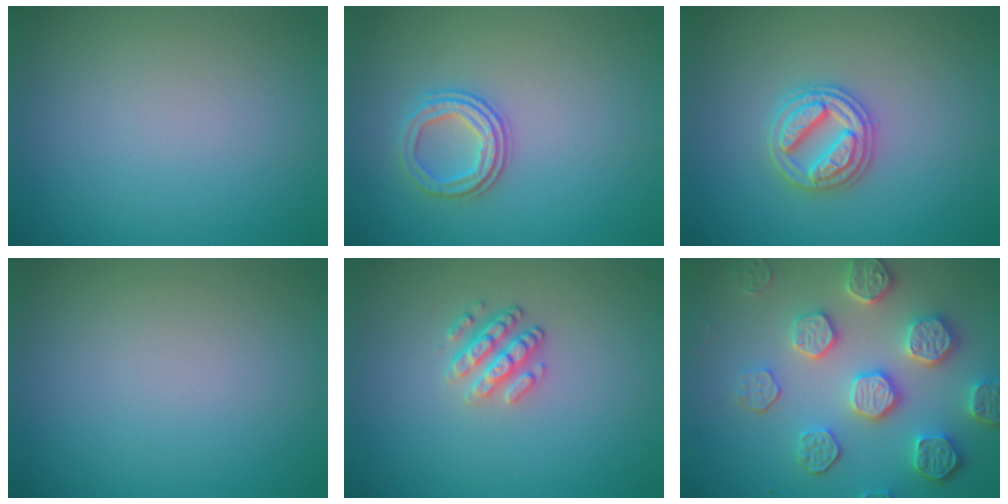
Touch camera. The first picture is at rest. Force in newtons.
{"total": 2.5, "press": 2.4, "slide": 0.9}
{"total": 3.2, "press": 3.2, "slide": 0.6}
{"total": 0.0}
{"total": 2.6, "press": 2.4, "slide": 1.1}
{"total": 6.4, "press": 5.4, "slide": 3.4}